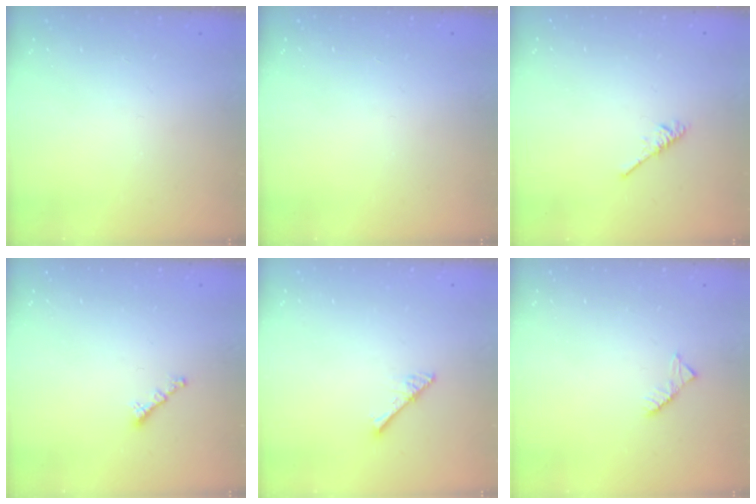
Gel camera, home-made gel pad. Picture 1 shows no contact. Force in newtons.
{"total": 0.0}
{"total": 1.9, "press": 1.9, "slide": 0.4}
{"total": 0.6, "press": 0.5, "slide": 0.4}
{"total": 2.9, "press": 2.9, "slide": 0.2}
{"total": 2.6, "press": 2.6, "slide": 0.4}